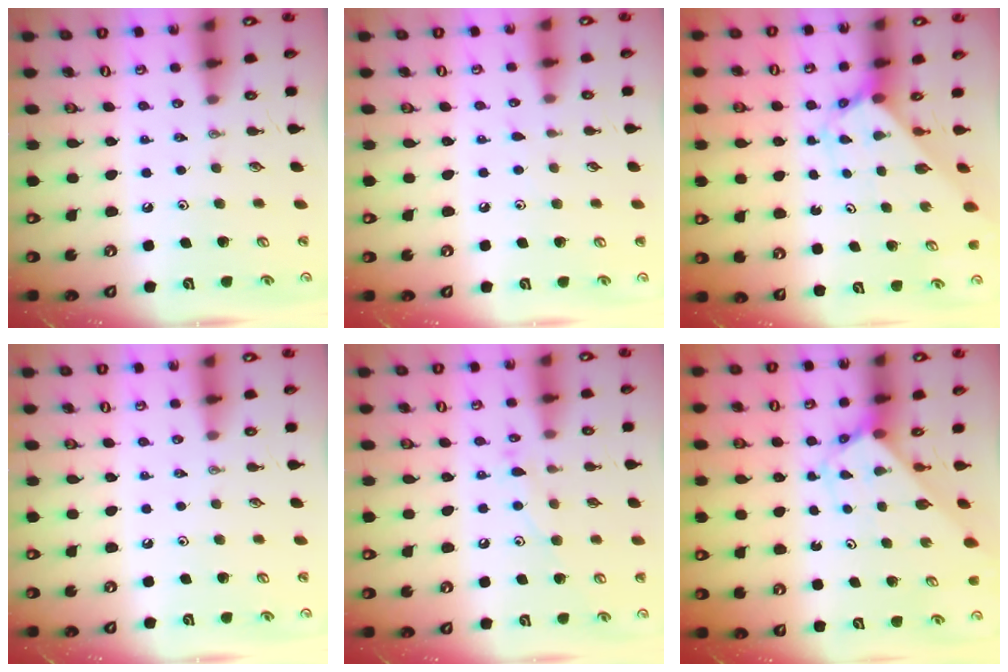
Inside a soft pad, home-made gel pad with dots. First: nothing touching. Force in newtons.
{"total": 2.7, "press": 2.7, "slide": 0.3}
{"total": 2.7, "press": 2.7, "slide": 0.2}
{"total": 0.0}
{"total": 7.9, "press": 7.8, "slide": 0.5}
{"total": 2.8, "press": 2.8, "slide": 0.1}